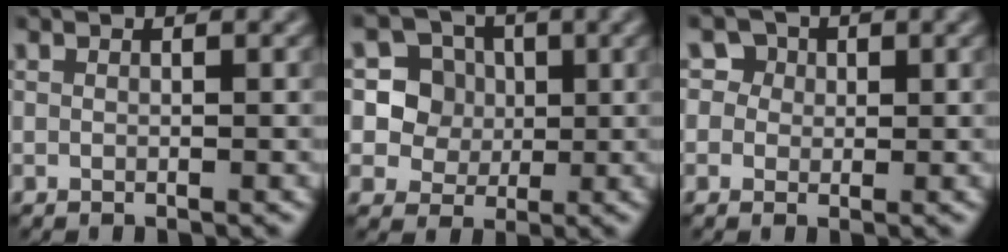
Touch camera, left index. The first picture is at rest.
{"total": 4.1, "force": [0.4, 3.9, 1.2], "torque": [-0.018, -0.002, 0.005]}
{"total": 3.5, "force": [1.5, 3.1, 1.1], "torque": [-0.013, 0.009, 0.009]}